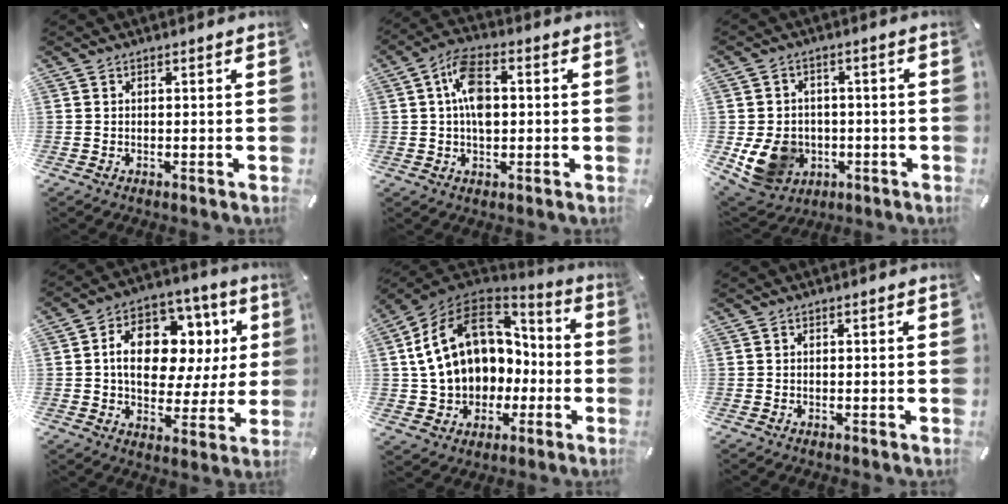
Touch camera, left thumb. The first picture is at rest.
{"total": 8.9, "force": [0.8, 5.2, 7.1], "torque": [-0.131, 0.007, 0.011]}
{"total": 11.2, "force": [-2.6, 9.7, 5.0], "torque": [-0.117, 0.013, -0.040]}
{"total": 16.4, "force": [3.5, 11.3, 11.3], "torque": [-0.176, -0.004, 0.068]}
{"total": 18.3, "force": [2.9, 14.7, 10.5], "torque": [-0.212, -0.002, 0.063]}
{"total": 0.0}